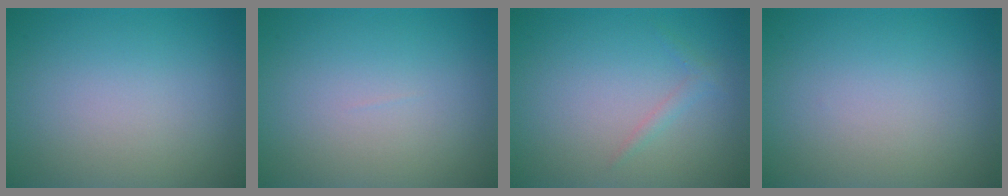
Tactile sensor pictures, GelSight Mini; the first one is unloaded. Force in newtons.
{"total": 0.0}
{"total": 0.9, "press": 0.9, "slide": 0.0}
{"total": 0.0}